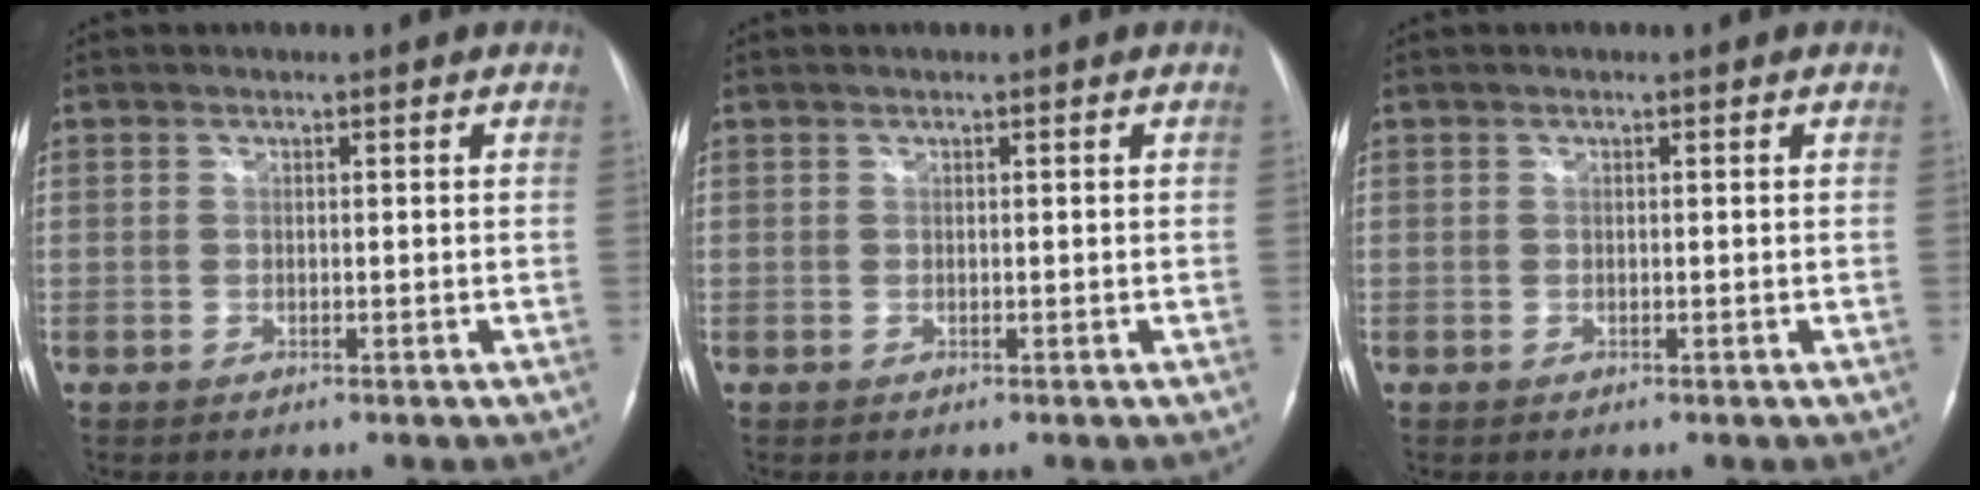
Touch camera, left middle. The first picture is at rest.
{"total": 0.0}
{"total": 0.0}